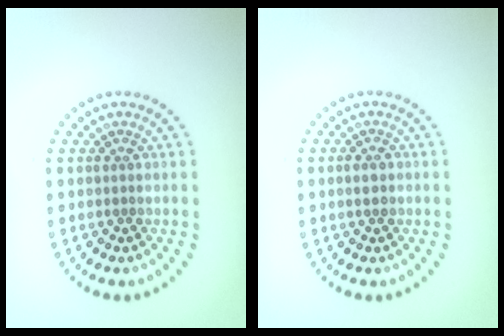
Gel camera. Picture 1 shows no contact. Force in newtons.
{"total": 1.0, "press": 1.0, "slide": 0.1}